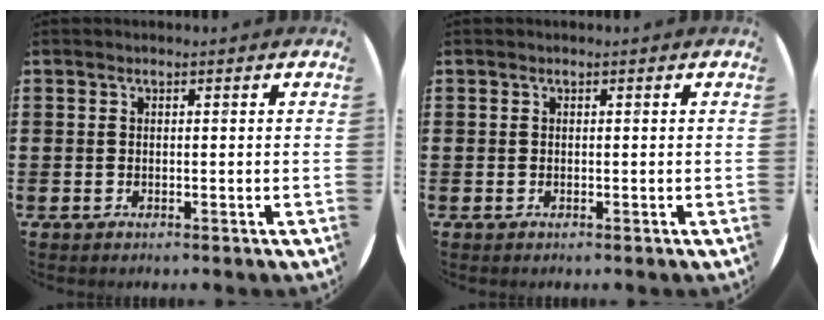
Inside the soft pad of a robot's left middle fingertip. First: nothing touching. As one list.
[{"total": 0.0}]